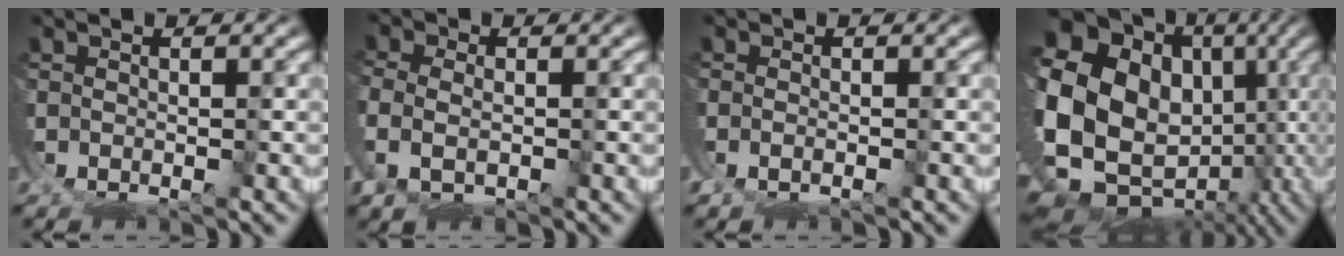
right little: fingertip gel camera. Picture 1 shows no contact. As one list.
[{"total": 2.9, "force": [0.2, 2.1, 2.0], "torque": [-0.061, -0.009, 0.010]}, {"total": 1.2, "force": [-0.4, 0.6, 0.9], "torque": [-0.023, -0.008, -0.002]}, {"total": 19.7, "force": [-1.4, 15.5, 12.1], "torque": [-0.254, -0.059, 0.000]}]